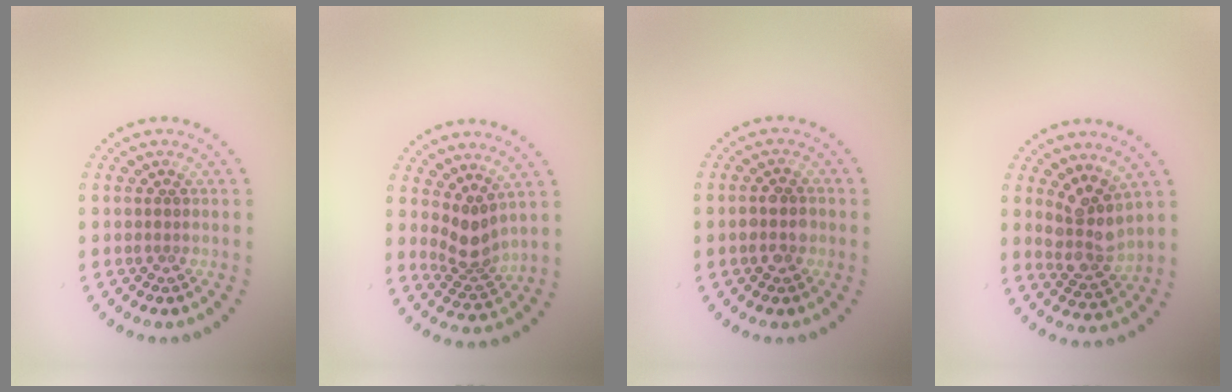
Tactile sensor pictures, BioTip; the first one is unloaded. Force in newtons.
{"total": 2.9, "press": 2.1, "slide": 2.0}
{"total": 2.2, "press": 2.2, "slide": 0.5}
{"total": 3.6, "press": 3.0, "slide": 2.0}